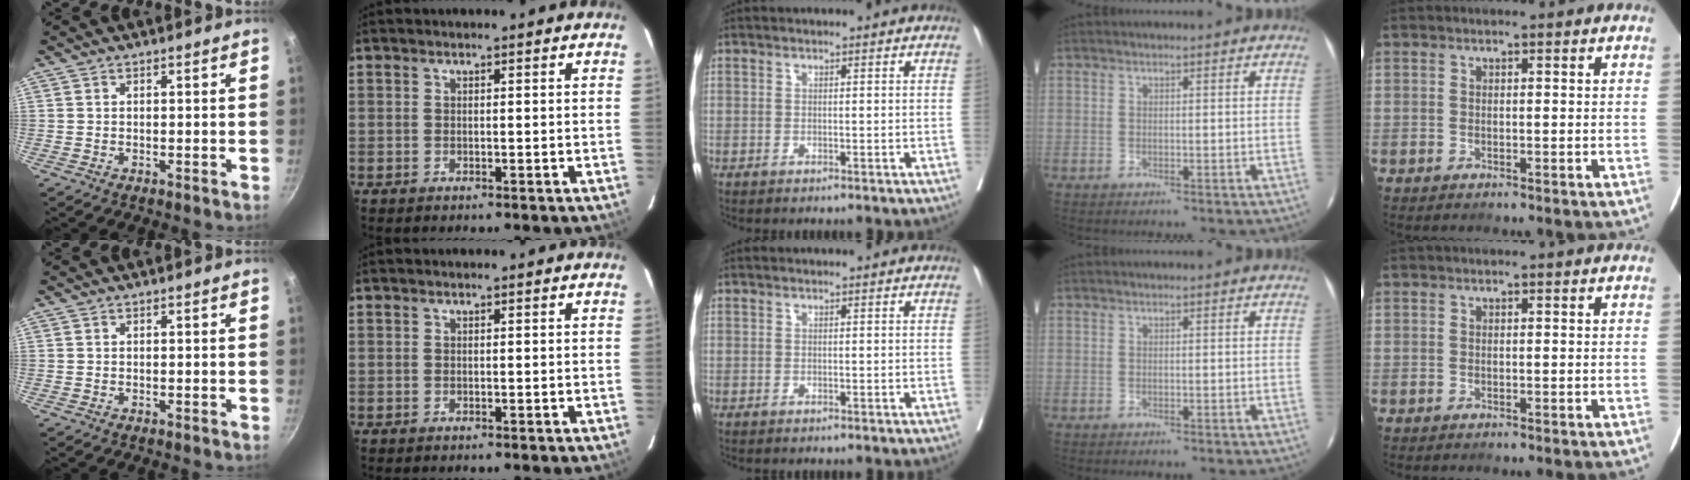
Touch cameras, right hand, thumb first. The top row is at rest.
{}